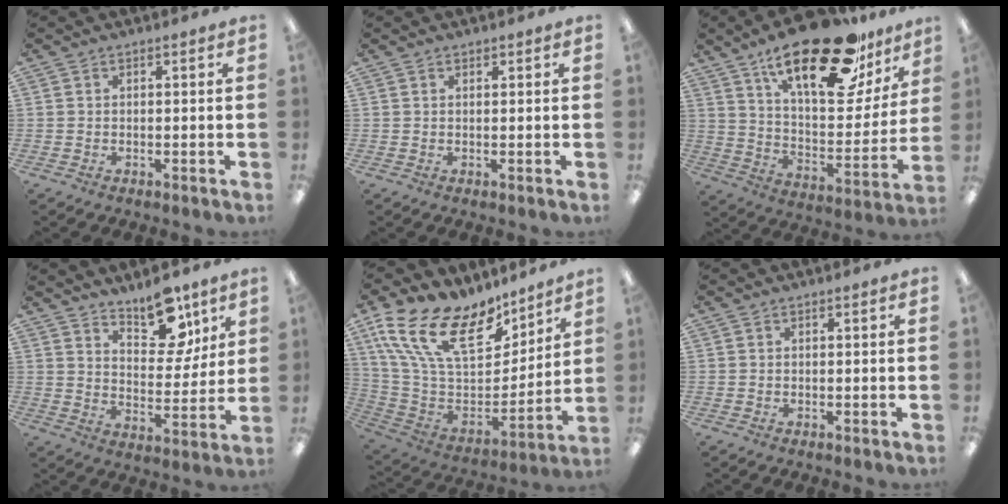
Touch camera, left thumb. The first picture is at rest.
{"total": 0.7, "force": [0.6, 0.3, 0.1], "torque": [-0.002, 0.001, 0.011]}
{"total": 27.3, "force": [18.7, 10.2, 17.1], "torque": [-0.259, -0.111, 0.307]}
{"total": 12.6, "force": [9.6, 5.9, 5.6], "torque": [-0.061, -0.065, 0.171]}
{"total": 21.9, "force": [13.0, 11.2, 13.5], "torque": [-0.266, -0.085, 0.235]}
{"total": 0.0}